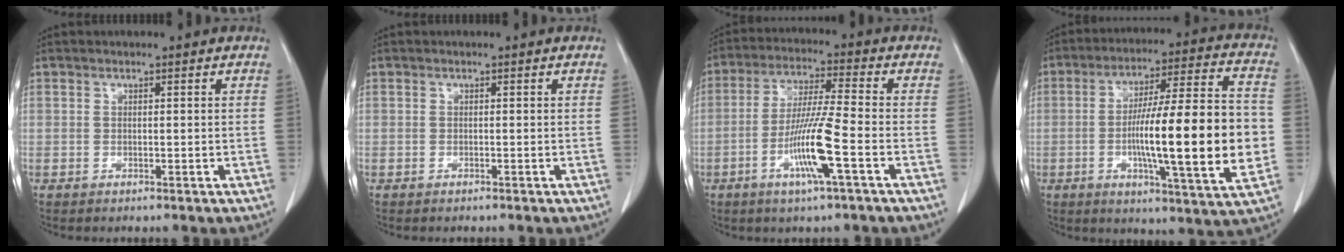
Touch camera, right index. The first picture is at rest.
{"total": 0.0}
{"total": 10.1, "force": [-3.6, -0.4, 9.4], "torque": [-0.185, -0.009, -0.070]}
{"total": 20.9, "force": [-2.6, 1.5, 20.7], "torque": [-0.304, 0.010, -0.039]}